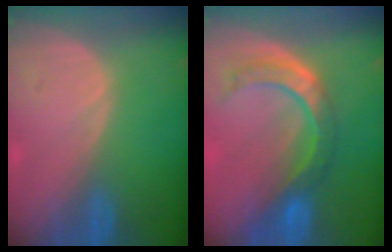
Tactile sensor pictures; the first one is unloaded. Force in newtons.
{"total": 7.8, "press": 7.2, "slide": 3.0}